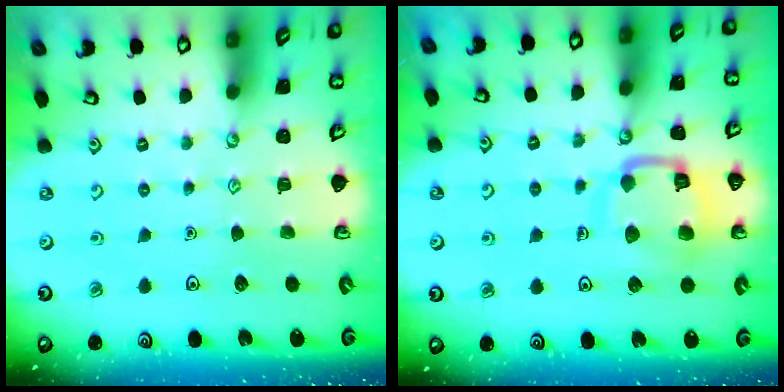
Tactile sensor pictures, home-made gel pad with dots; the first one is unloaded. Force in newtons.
{"total": 13.4, "press": 13.3, "slide": 1.4}